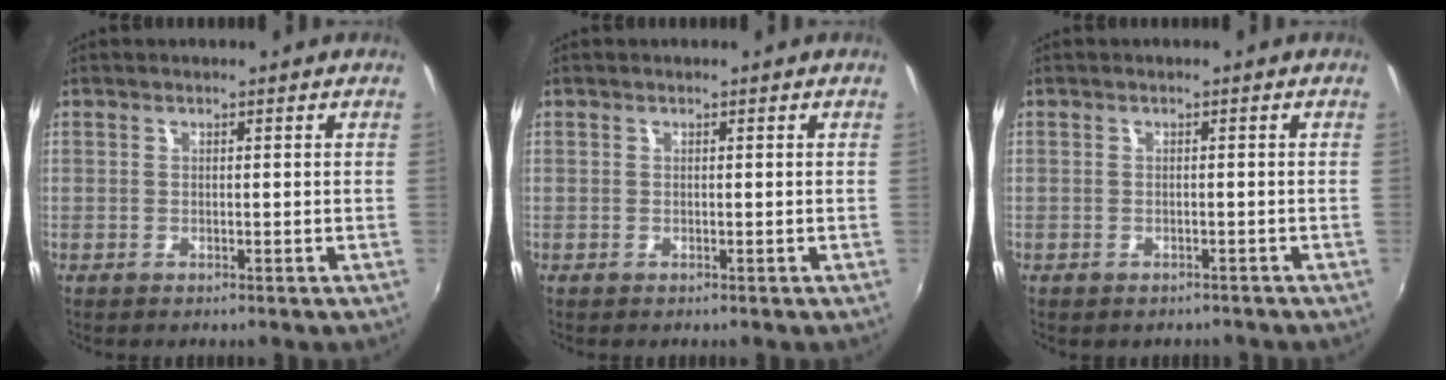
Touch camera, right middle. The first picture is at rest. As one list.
[{"total": 0.0}, {"total": 2.4, "force": [-1.9, 1.1, 0.8], "torque": [-0.018, -0.012, -0.024]}]